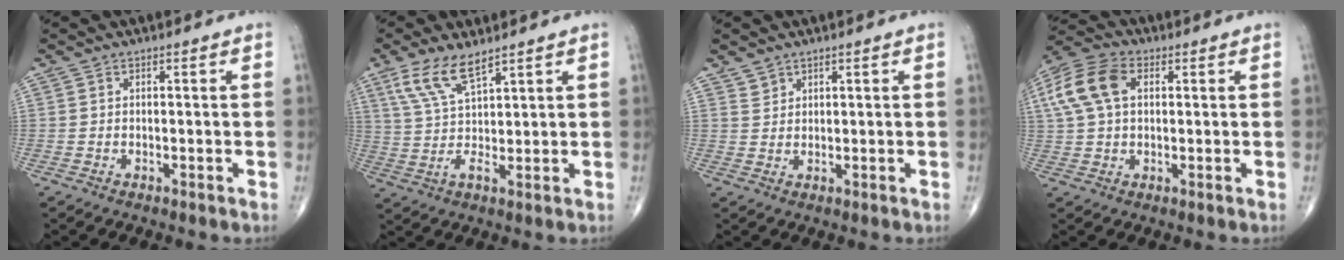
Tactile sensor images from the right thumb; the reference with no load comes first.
{"total": 7.6, "force": [5.0, 2.3, 5.2], "torque": [-0.103, -0.011, 0.104]}
{"total": 1.8, "force": [1.5, 1.1, 0.0], "torque": [0.016, -0.008, 0.022]}
{"total": 11.3, "force": [2.8, 7.2, 8.3], "torque": [-0.176, 0.024, 0.049]}